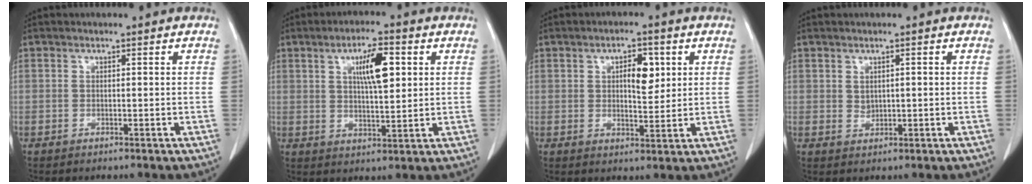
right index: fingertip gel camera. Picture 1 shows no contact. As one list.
[{"total": 7.7, "force": [2.4, 1.8, 7.0], "torque": [-0.119, 0.005, 0.043]}, {"total": 5.3, "force": [1.6, 2.1, 4.6], "torque": [-0.070, 0.001, 0.025]}, {"total": 1.3, "force": [0.3, 0.9, 0.9], "torque": [-0.016, 0.000, 0.012]}]